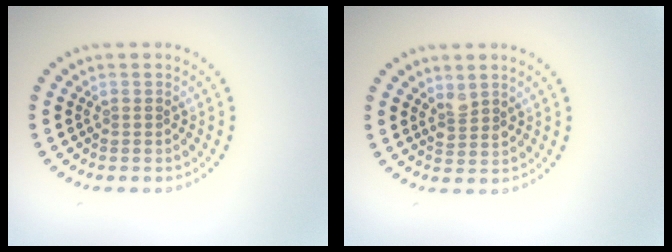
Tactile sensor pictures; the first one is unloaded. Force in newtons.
{"total": 1.7, "press": 1.4, "slide": 0.9}